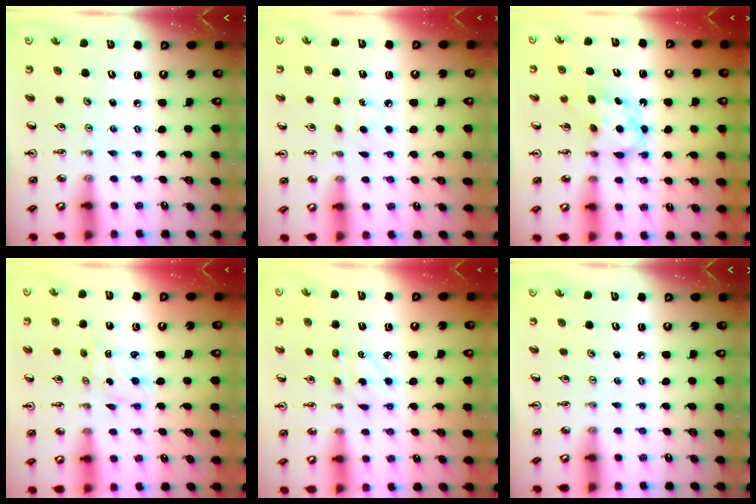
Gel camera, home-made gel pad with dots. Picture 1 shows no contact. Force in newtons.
{"total": 5.2, "press": 5.1, "slide": 0.6}
{"total": 7.0, "press": 7.0, "slide": 0.5}
{"total": 0.9, "press": 0.9, "slide": 0.1}
{"total": 3.9, "press": 3.9, "slide": 0.4}
{"total": 0.0}